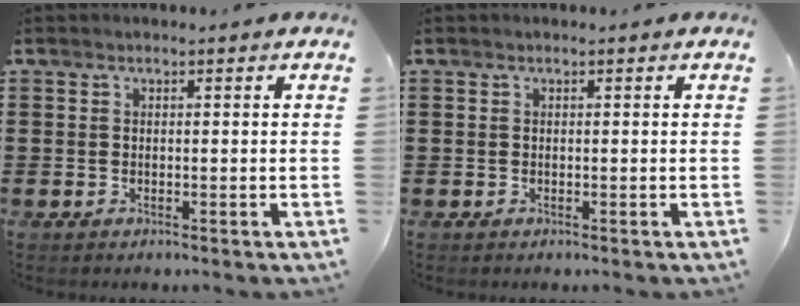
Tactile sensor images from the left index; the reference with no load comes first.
{"total": 0.0}